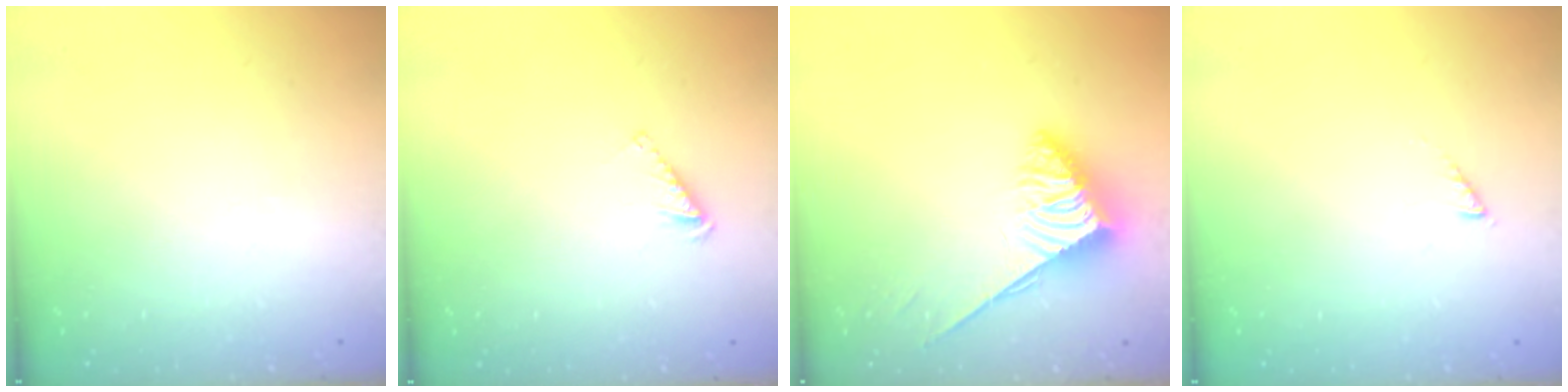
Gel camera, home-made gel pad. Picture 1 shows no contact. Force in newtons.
{"total": 2.8, "press": 2.8, "slide": 0.5}
{"total": 3.8, "press": 3.7, "slide": 0.6}
{"total": 1.3, "press": 1.3, "slide": 0.3}